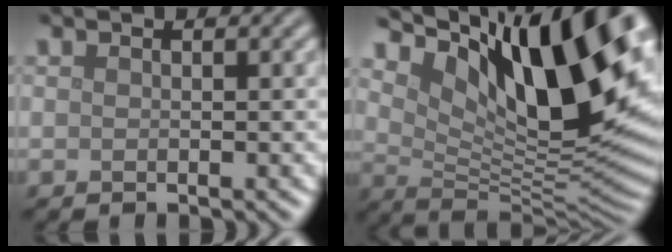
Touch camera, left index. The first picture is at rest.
{"total": 15.1, "force": [7.5, 5.0, 12.1], "torque": [-0.190, 0.007, 0.138]}